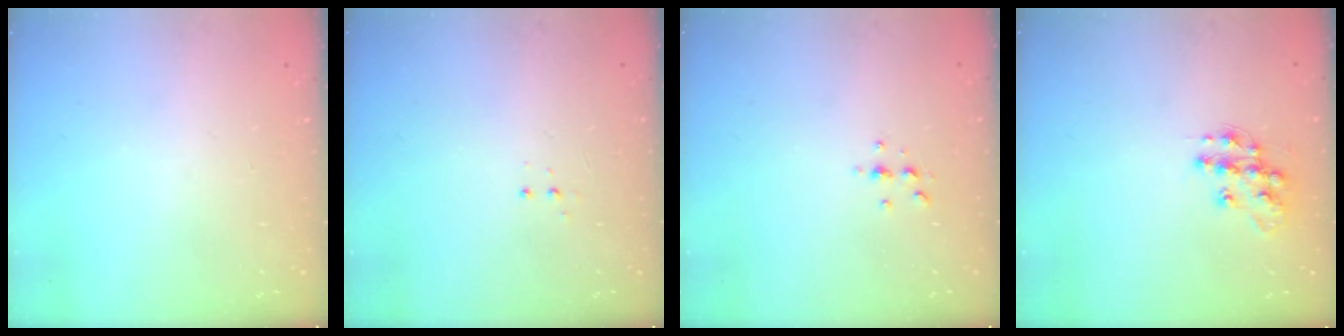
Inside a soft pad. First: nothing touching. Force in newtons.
{"total": 3.3, "press": 3.2, "slide": 0.7}
{"total": 3.0, "press": 3.0, "slide": 0.4}
{"total": 11.8, "press": 11.8, "slide": 0.7}